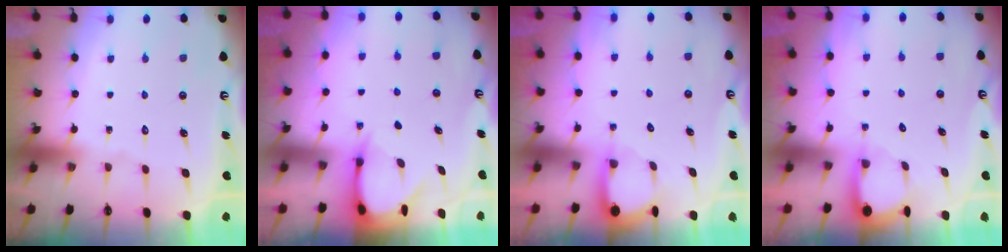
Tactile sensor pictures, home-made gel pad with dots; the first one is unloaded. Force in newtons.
{"total": 3.7, "press": 3.6, "slide": 0.4}
{"total": 2.8, "press": 2.8, "slide": 0.3}
{"total": 2.8, "press": 2.8, "slide": 0.3}